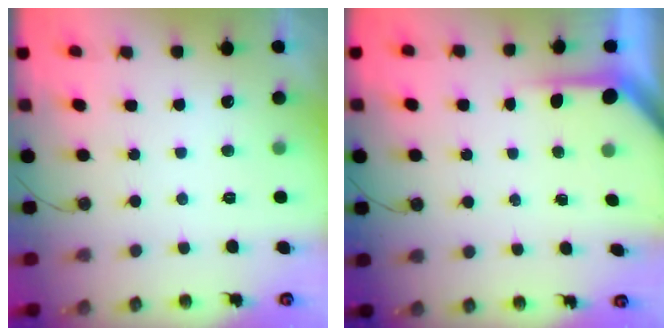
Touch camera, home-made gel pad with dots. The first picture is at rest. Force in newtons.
{"total": 3.8, "press": 3.8, "slide": 0.2}